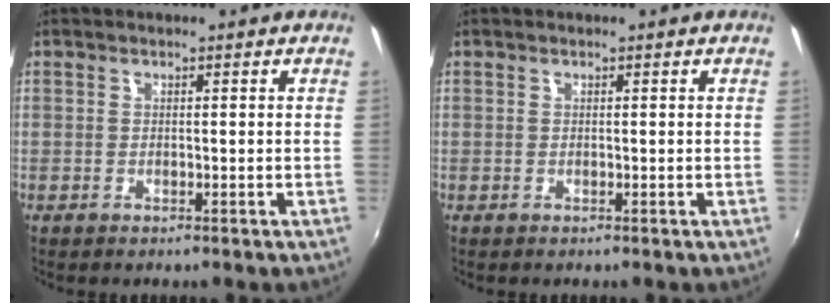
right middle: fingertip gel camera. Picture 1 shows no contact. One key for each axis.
{"total": 0.0}